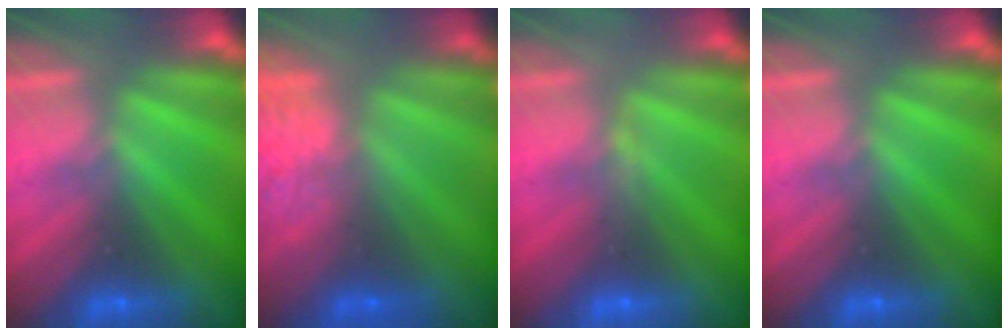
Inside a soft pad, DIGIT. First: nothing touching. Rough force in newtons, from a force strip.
{"total": 5.9}
{"total": 2.9}
{"total": 0.0}